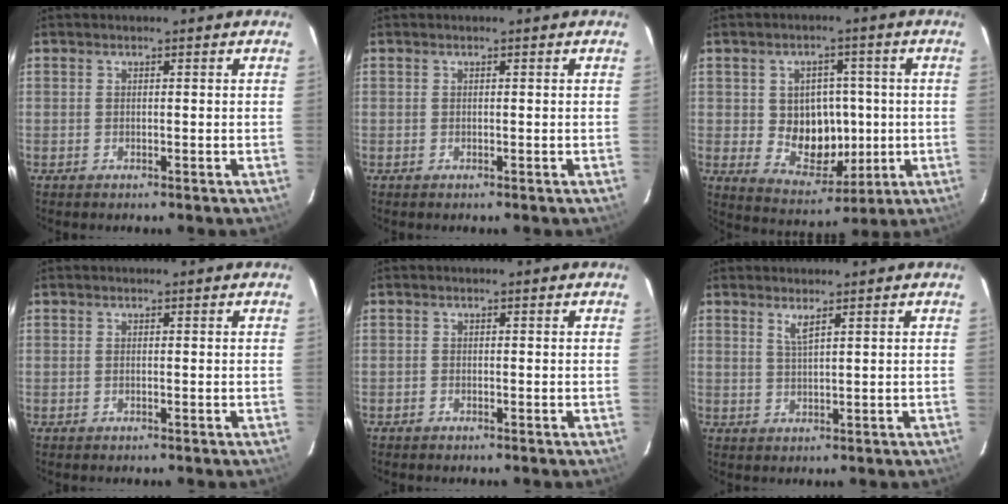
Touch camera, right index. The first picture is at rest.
{"total": 0.0}
{"total": 10.2, "force": [-0.3, 8.6, 5.6], "torque": [-0.107, 0.000, 0.018]}
{"total": 0.0}
{"total": 0.7, "force": [-0.6, 0.3, -0.1], "torque": [-0.002, 0.003, -0.012]}
{"total": 2.2, "force": [1.5, 0.0, 1.6], "torque": [-0.033, -0.004, 0.027]}